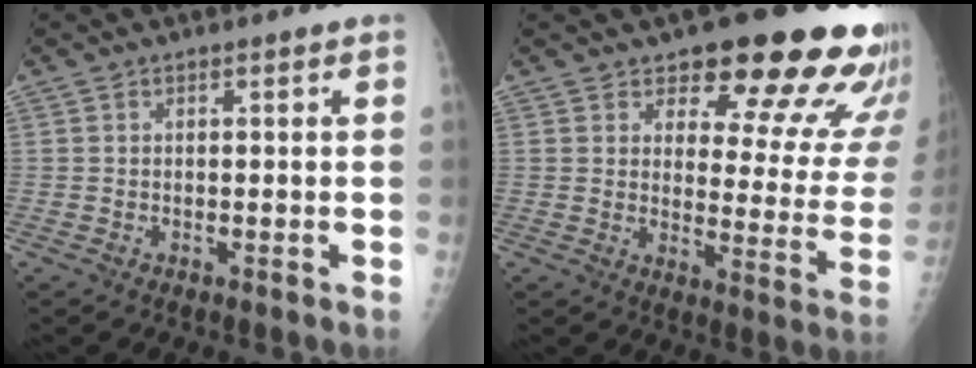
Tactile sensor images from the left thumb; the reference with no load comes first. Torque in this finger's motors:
{"motor_torque": [0.35, 0.65, 0.51, -0.28, 0.11]}